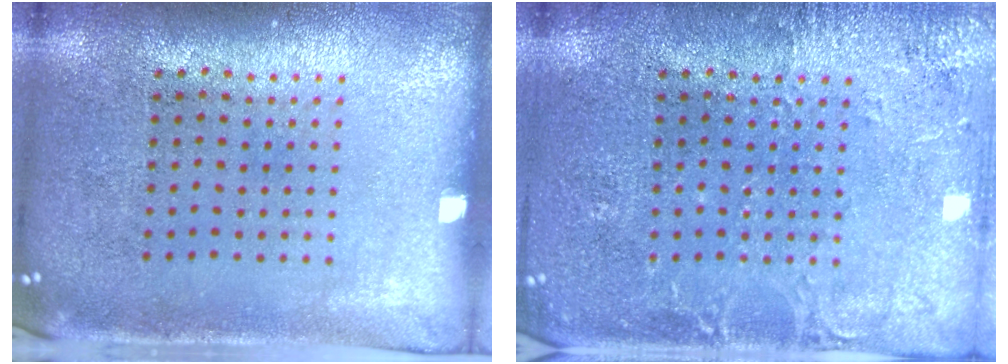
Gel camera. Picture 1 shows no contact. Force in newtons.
{"total": 2.9, "press": 2.9, "slide": 0.4}